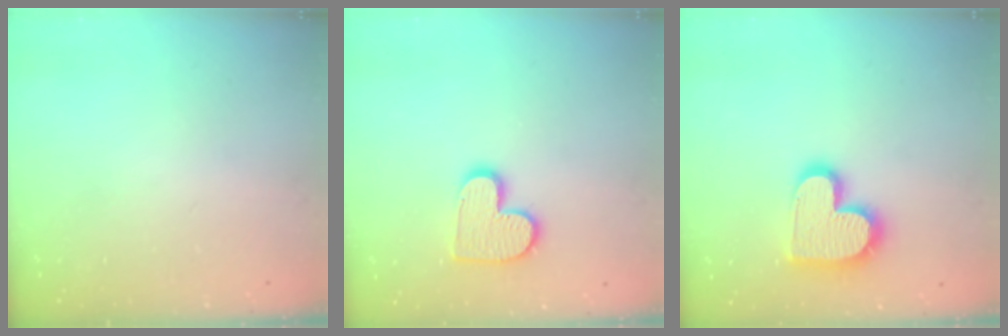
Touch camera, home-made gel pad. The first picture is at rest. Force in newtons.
{"total": 11.6, "press": 11.6, "slide": 0.7}
{"total": 16.0, "press": 16.0, "slide": 0.9}